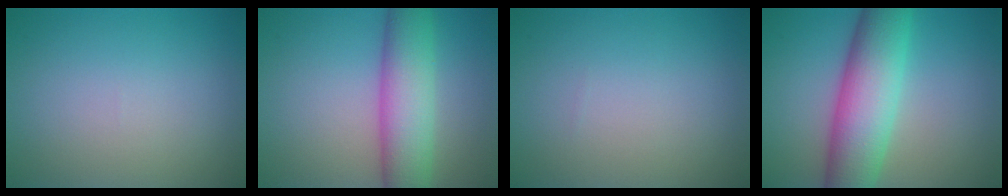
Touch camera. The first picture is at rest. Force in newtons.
{"total": 7.2, "press": 7.2, "slide": 0.3}
{"total": 0.0}
{"total": 9.1, "press": 9.1, "slide": 0.1}